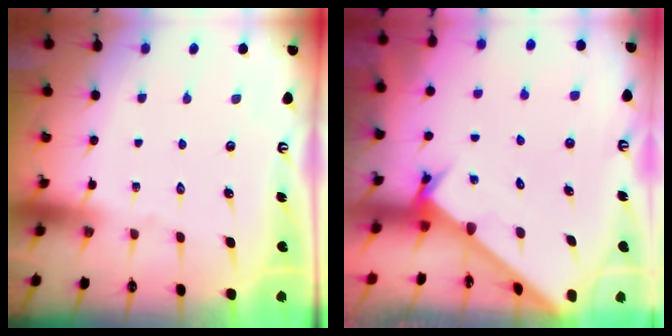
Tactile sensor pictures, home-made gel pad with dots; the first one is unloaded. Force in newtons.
{"total": 2.4, "press": 2.4, "slide": 0.1}